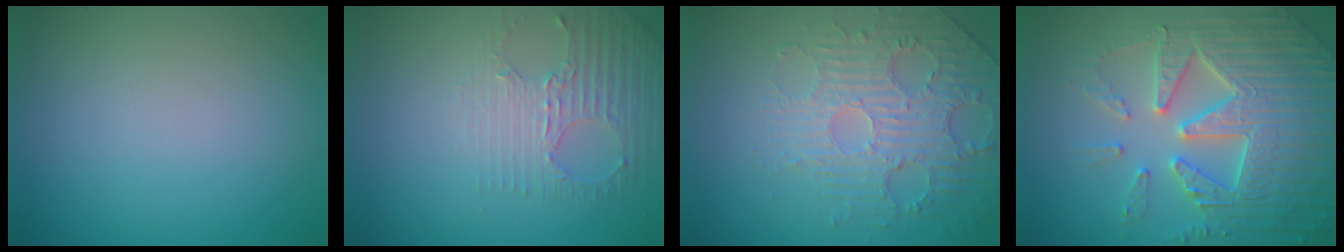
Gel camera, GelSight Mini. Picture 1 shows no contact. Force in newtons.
{"total": 2.9, "press": 2.3, "slide": 1.8}
{"total": 4.9, "press": 3.7, "slide": 3.2}
{"total": 7.7, "press": 7.6, "slide": 1.5}